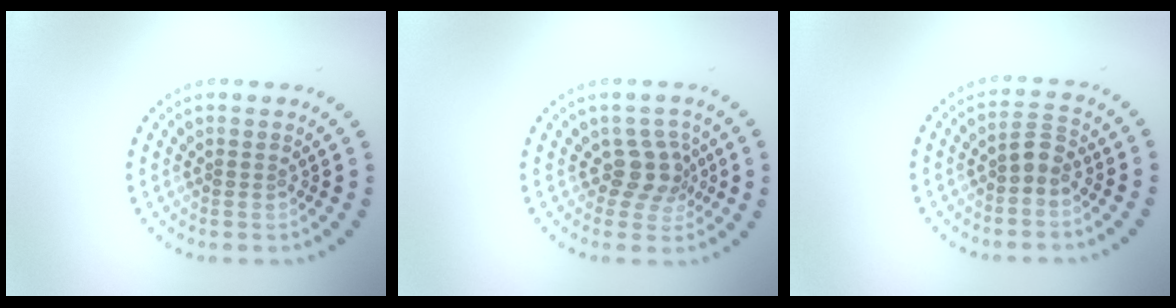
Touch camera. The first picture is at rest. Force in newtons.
{"total": 2.7, "press": 2.0, "slide": 1.8}
{"total": 1.8, "press": 1.5, "slide": 1.0}